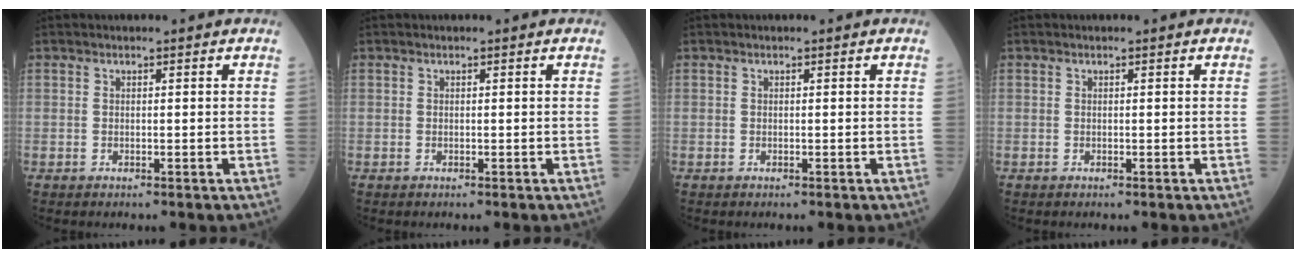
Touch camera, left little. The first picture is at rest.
{"total": 0.0}
{"total": 0.0}
{"total": 0.0}